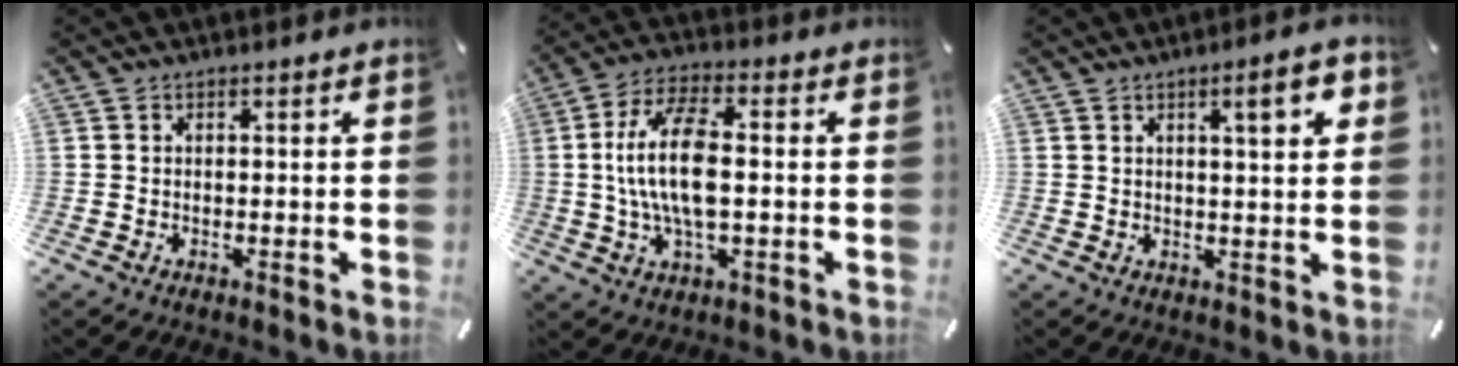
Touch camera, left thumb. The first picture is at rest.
{"total": 13.9, "force": [0.0, 5.6, 12.7], "torque": [-0.263, -0.006, -0.002]}
{"total": 7.7, "force": [3.4, 1.4, 6.8], "torque": [-0.103, -0.006, 0.048]}